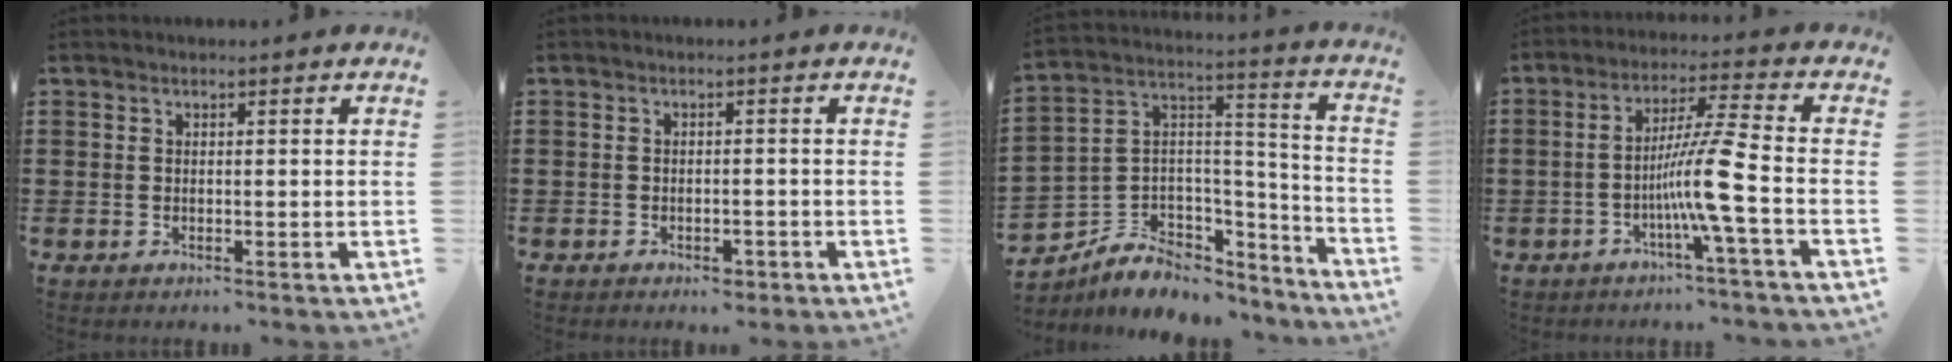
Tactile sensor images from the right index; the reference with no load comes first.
{"total": 1.2, "force": [-1.1, 0.6, 0.3], "torque": [-0.010, -0.001, -0.022]}
{"total": 5.5, "force": [-3.3, 4.2, 1.0], "torque": [-0.040, -0.011, -0.061]}
{"total": 9.2, "force": [-2.8, -0.7, 8.7], "torque": [-0.156, -0.007, -0.055]}